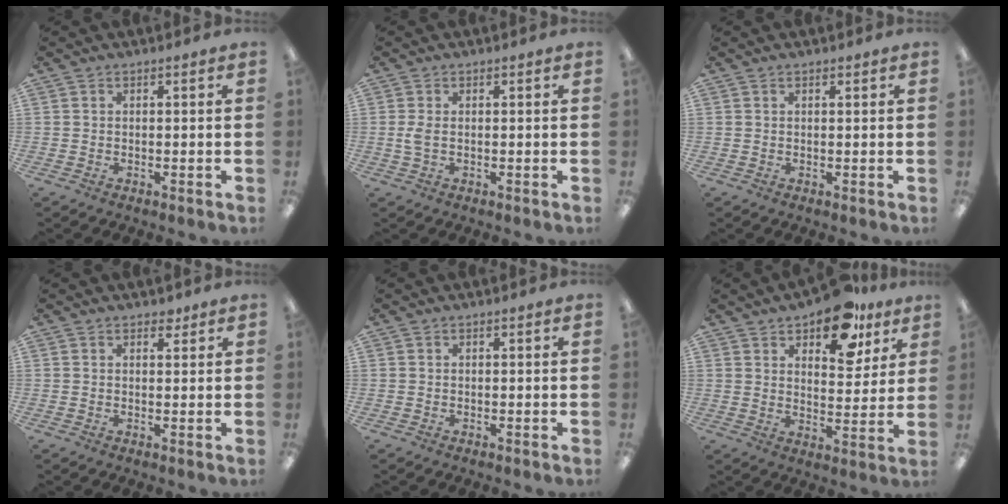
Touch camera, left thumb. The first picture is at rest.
{"total": 3.1, "force": [0.1, 1.5, 2.7], "torque": [-0.051, -0.001, -0.004]}
{"total": 0.6, "force": [0.5, 0.2, 0.3], "torque": [-0.006, 0.001, 0.009]}
{"total": 2.0, "force": [1.6, 1.0, 0.8], "torque": [0.000, -0.005, 0.025]}
{"total": 0.0}
{"total": 14.9, "force": [10.2, 7.0, 8.2], "torque": [-0.109, -0.051, 0.176]}